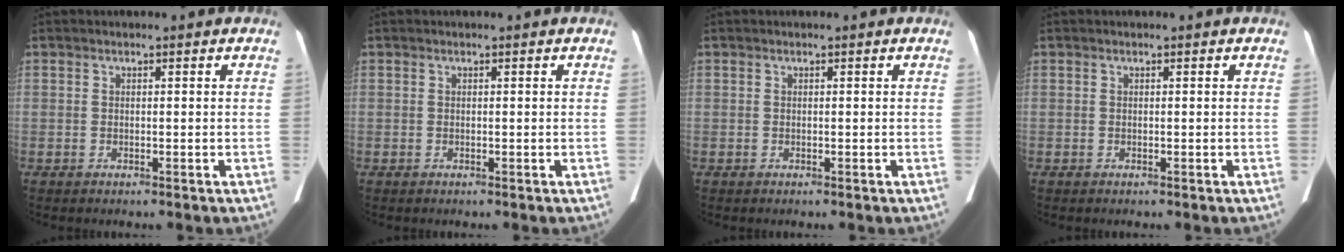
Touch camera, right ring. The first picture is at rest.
{"total": 0.0}
{"total": 0.0}
{"total": 0.0}